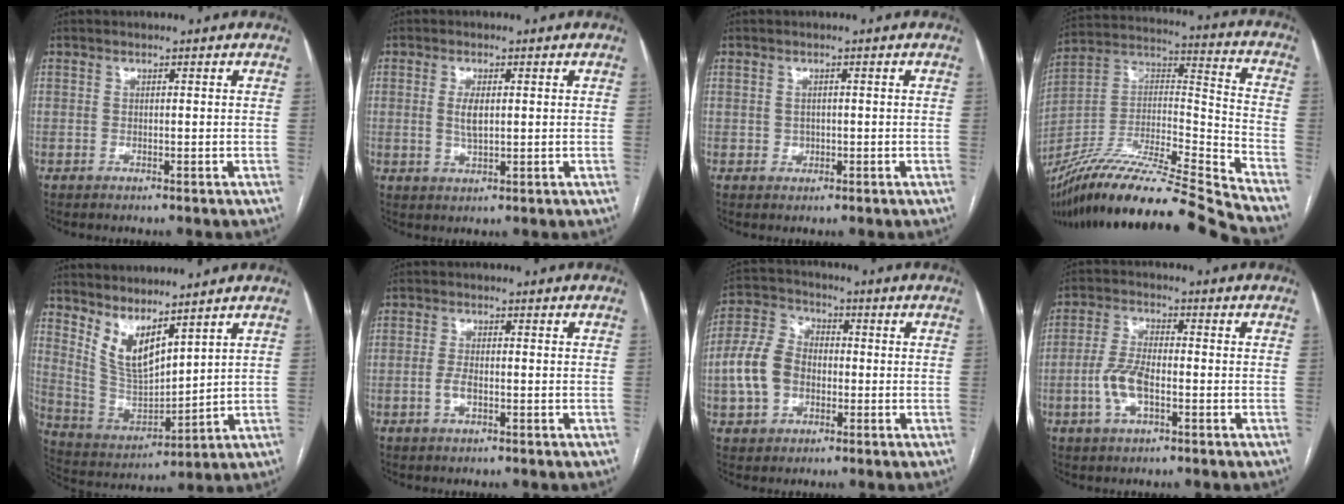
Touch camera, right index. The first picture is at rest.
{"total": 3.2, "force": [0.4, 1.1, 3.0], "torque": [-0.061, -0.001, 0.011]}
{"total": 1.3, "force": [0.1, 1.2, 0.4], "torque": [-0.010, 0.004, 0.007]}
{"total": 27.2, "force": [-23.8, -1.3, 12.9], "torque": [-0.231, -0.014, -0.411]}
{"total": 8.6, "force": [6.2, 2.4, 5.6], "torque": [-0.119, -0.012, 0.144]}
{"total": 2.2, "force": [-0.5, 0.9, 2.0], "torque": [-0.048, 0.002, -0.009]}
{"total": 9.4, "force": [-1.7, 7.1, 6.0], "torque": [-0.152, 0.027, -0.033]}
{"total": 6.5, "force": [-2.0, 2.5, 5.6], "torque": [-0.126, 0.006, -0.039]}